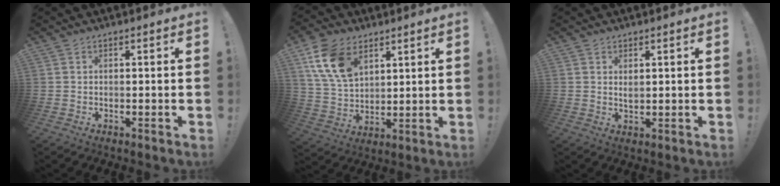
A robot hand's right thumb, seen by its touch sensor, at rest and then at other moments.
{"total": 14.7, "force": [7.2, 9.7, 8.3], "torque": [-0.160, -0.021, 0.144]}
{"total": 2.0, "force": [1.1, 1.0, 1.3], "torque": [-0.017, -0.002, 0.017]}